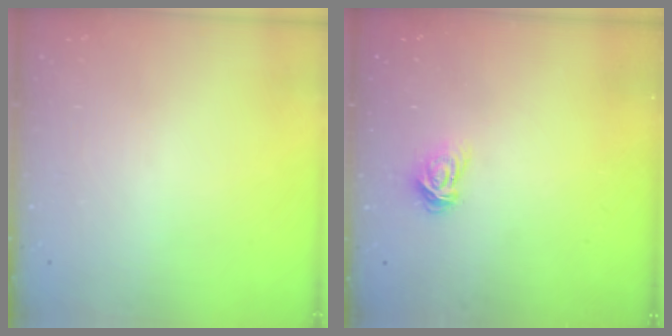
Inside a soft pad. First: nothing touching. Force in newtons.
{"total": 4.9, "press": 4.9, "slide": 0.7}